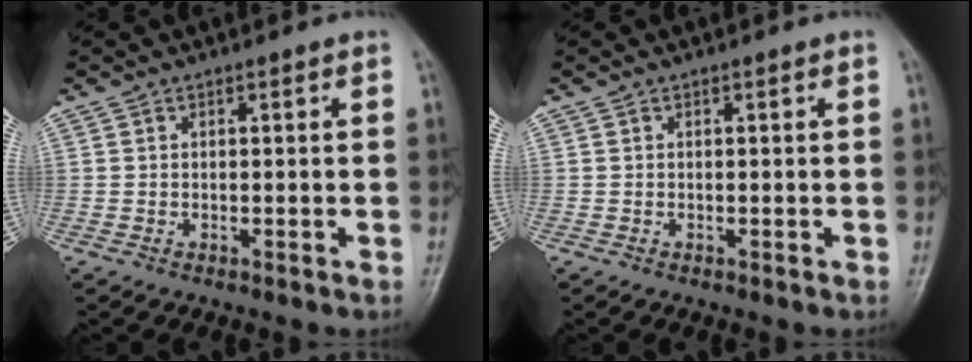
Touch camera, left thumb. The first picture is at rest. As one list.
[{"total": 0.0}]